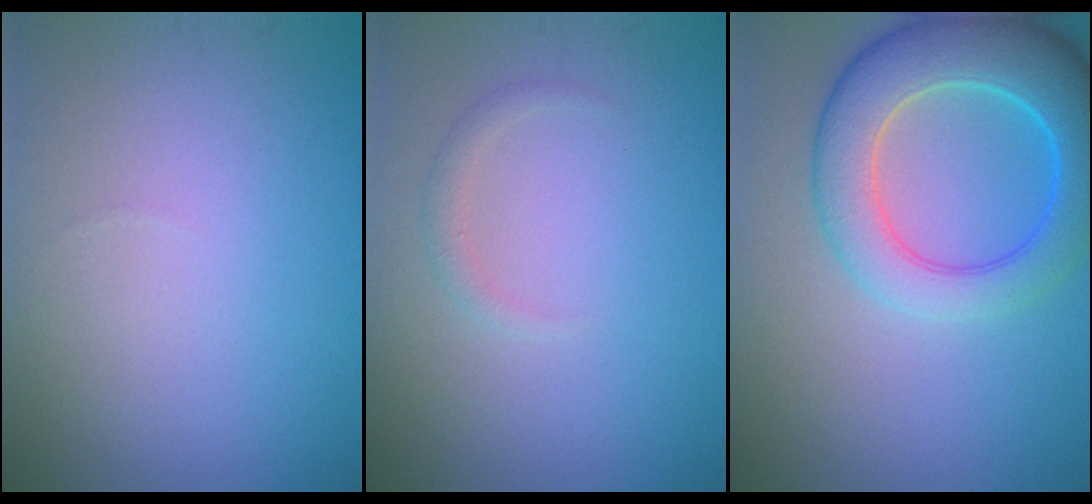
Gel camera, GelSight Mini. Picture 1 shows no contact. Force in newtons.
{"total": 1.0, "press": 1.0, "slide": 0.1}
{"total": 7.8, "press": 7.8, "slide": 0.4}